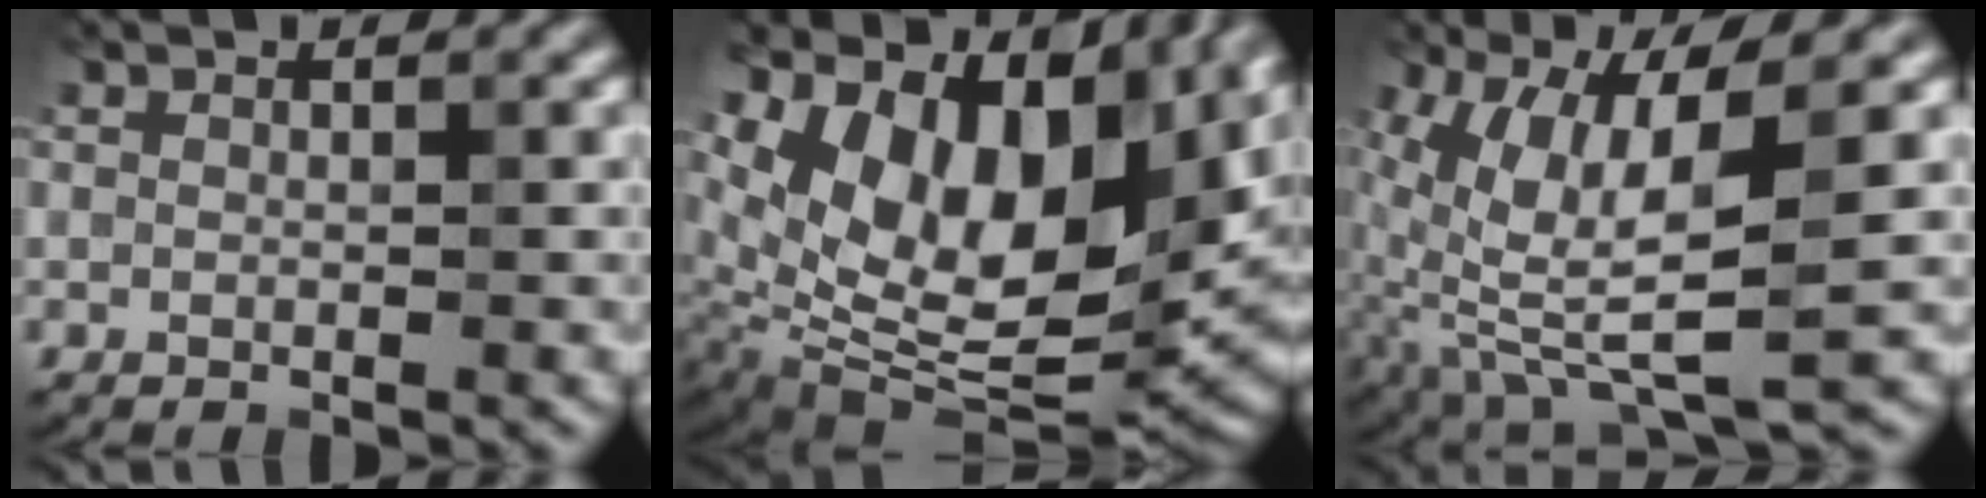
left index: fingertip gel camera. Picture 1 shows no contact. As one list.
[{"total": 13.7, "force": [5.0, 7.8, 10.1], "torque": [-0.183, 0.003, 0.107]}, {"total": 8.2, "force": [-0.3, 2.7, 7.7], "torque": [-0.171, -0.018, 0.006]}]